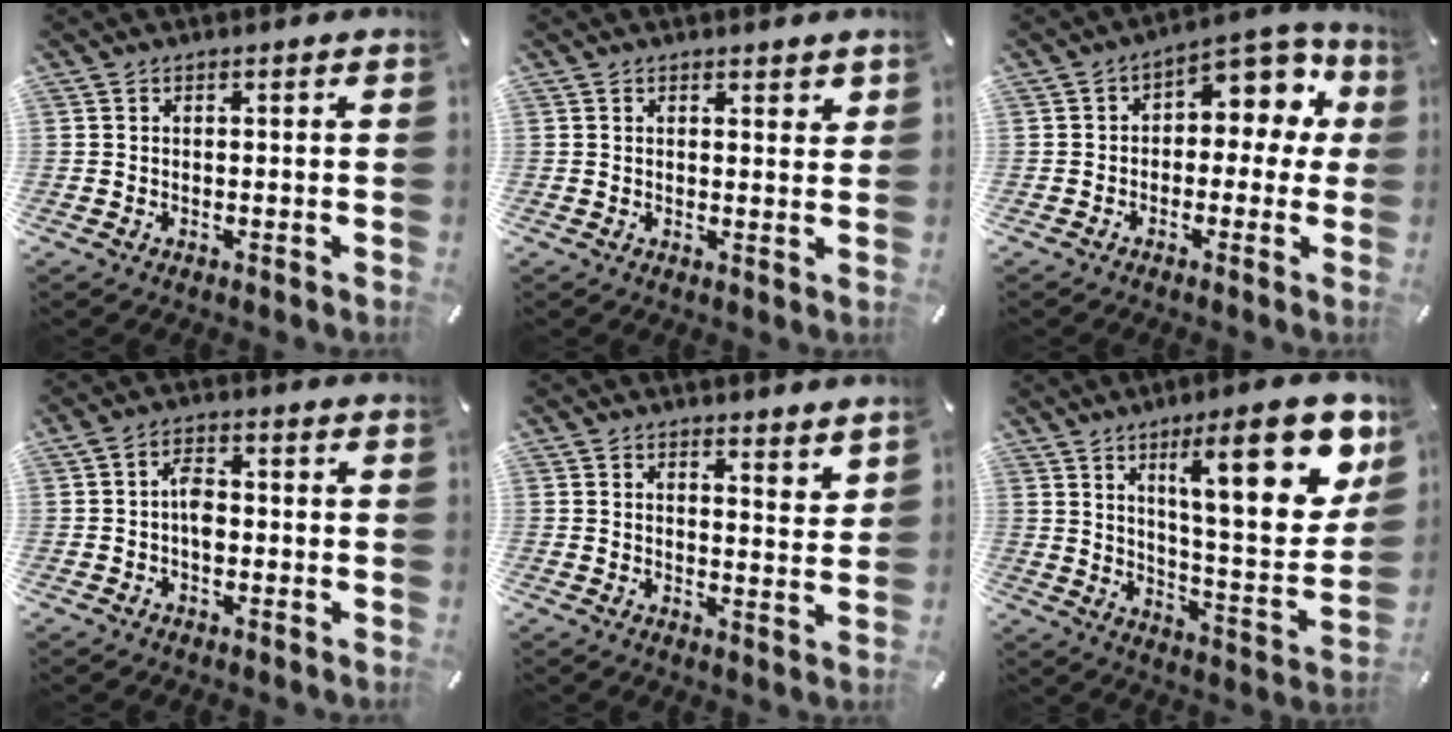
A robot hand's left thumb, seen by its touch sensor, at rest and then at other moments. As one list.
[{"total": 1.9, "force": [1.6, 0.7, 0.6], "torque": [0.001, -0.011, 0.027]}, {"total": 8.4, "force": [2.8, 5.5, 5.8], "torque": [-0.078, -0.016, 0.045]}, {"total": 4.5, "force": [-0.7, 2.6, 3.6], "torque": [-0.072, 0.008, -0.014]}, {"total": 3.6, "force": [3.5, 0.9, 0.7], "torque": [0.000, -0.032, 0.059]}, {"total": 23.4, "force": [11.3, 7.3, 19.2], "torque": [-0.263, -0.072, 0.168]}]